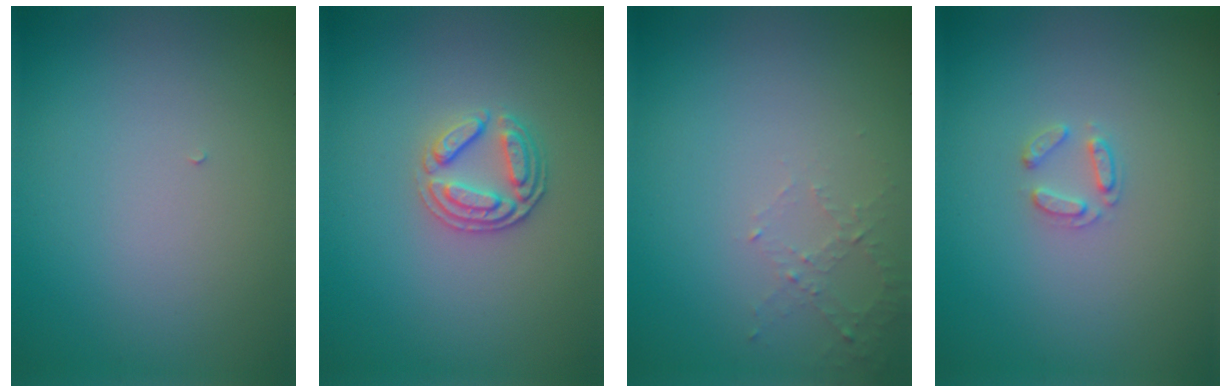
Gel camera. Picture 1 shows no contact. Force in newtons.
{"total": 2.6, "press": 2.5, "slide": 0.7}
{"total": 1.3, "press": 1.3, "slide": 0.4}
{"total": 1.5, "press": 1.4, "slide": 0.2}